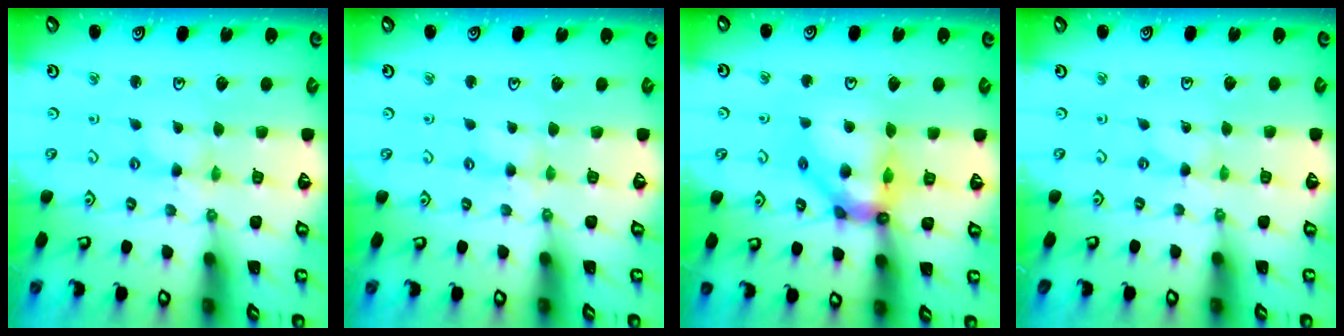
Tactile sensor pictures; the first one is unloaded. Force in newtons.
{"total": 2.4, "press": 2.4, "slide": 0.4}
{"total": 12.4, "press": 12.3, "slide": 1.8}
{"total": 0.0}